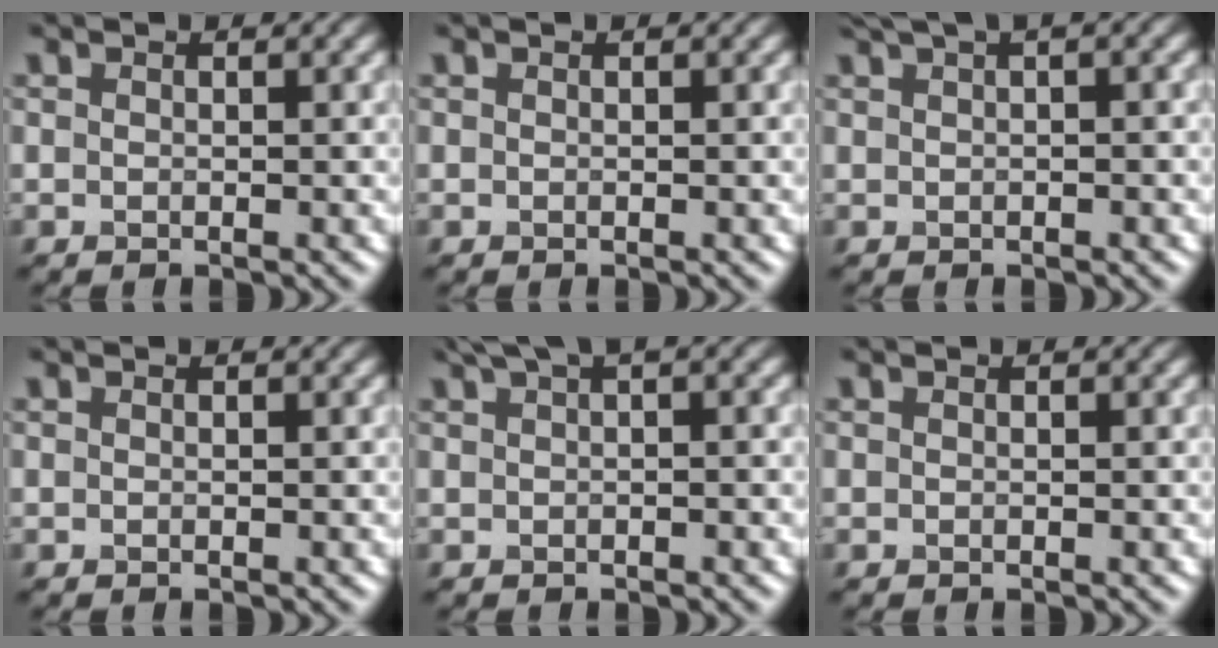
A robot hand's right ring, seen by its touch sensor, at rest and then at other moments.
{"total": 0.0}
{"total": 3.6, "force": [2.0, 1.1, 2.8], "torque": [-0.042, 0.017, 0.027]}
{"total": 0.0}
{"total": 2.7, "force": [1.6, 0.6, 2.1], "torque": [-0.032, 0.008, 0.026]}
{"total": 0.0}